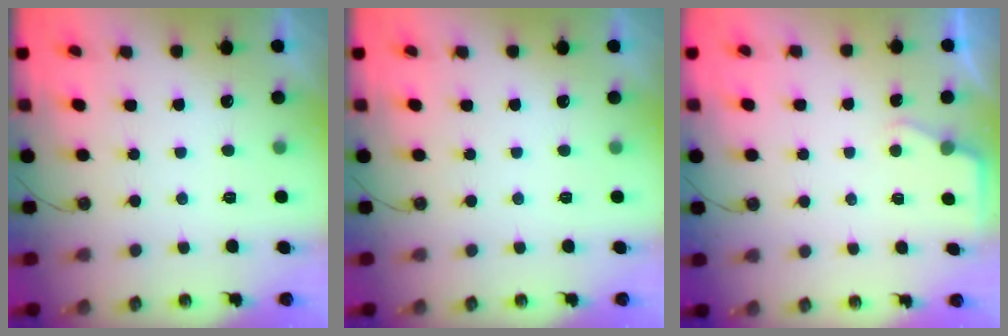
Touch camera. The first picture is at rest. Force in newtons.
{"total": 0.0}
{"total": 2.4, "press": 2.4, "slide": 0.3}